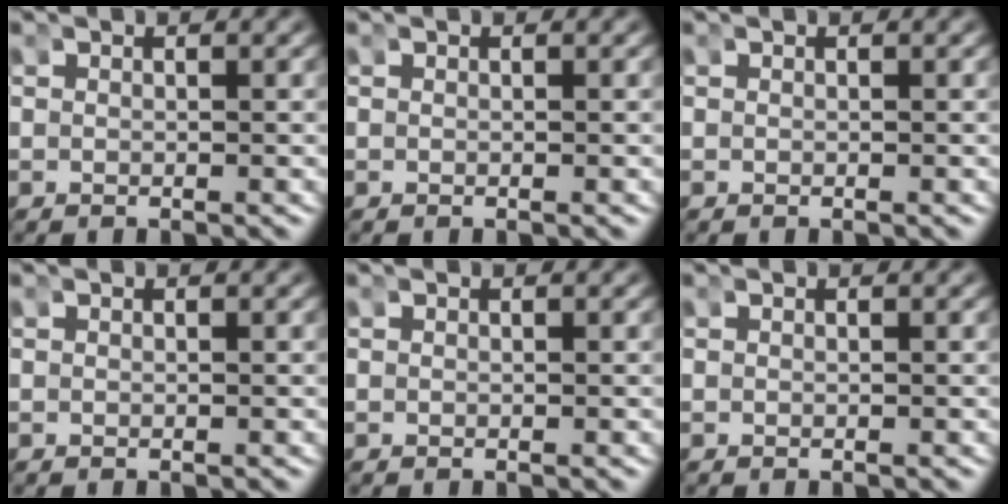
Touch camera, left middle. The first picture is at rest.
{"total": 0.0}
{"total": 0.0}
{"total": 0.0}
{"total": 0.0}
{"total": 0.0}